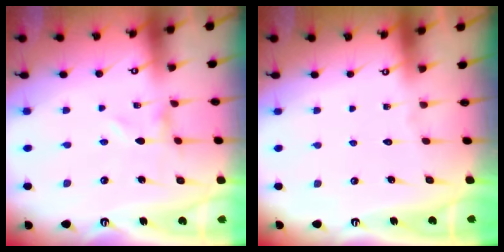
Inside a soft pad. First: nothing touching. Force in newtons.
{"total": 1.7, "press": 1.7, "slide": 0.2}